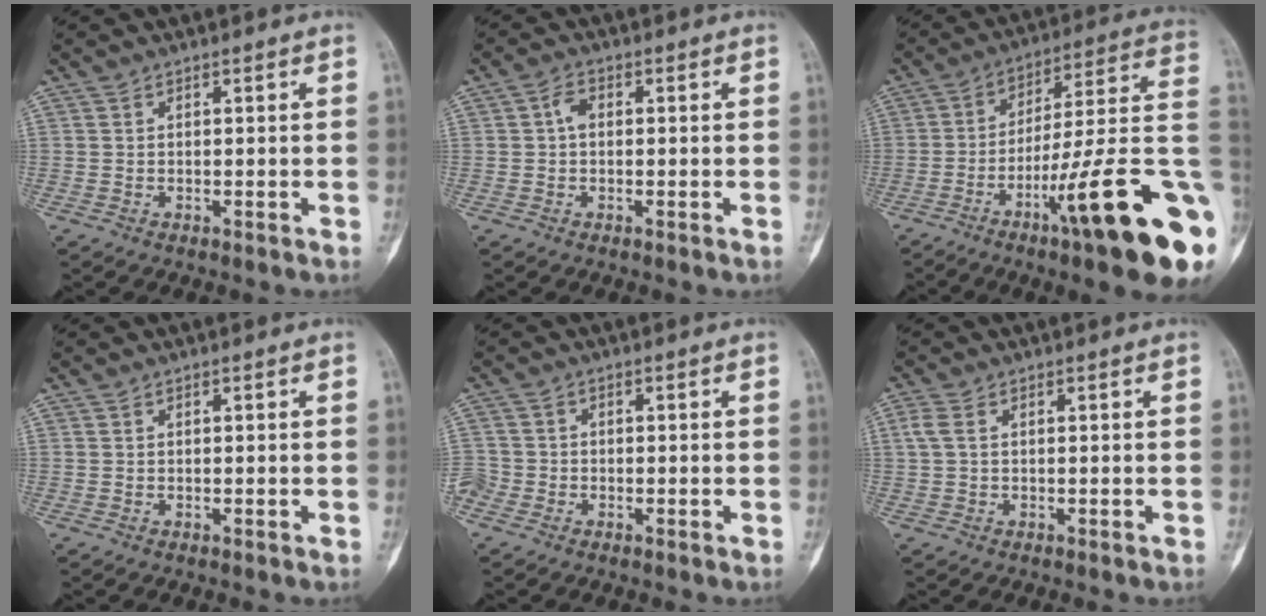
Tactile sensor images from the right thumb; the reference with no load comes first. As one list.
[{"total": 2.4, "force": [0.1, 1.6, 1.8], "torque": [-0.029, 0.008, -0.004]}, {"total": 25.2, "force": [-8.2, 3.4, 23.6], "torque": [-0.278, 0.035, -0.120]}, {"total": 0.0}, {"total": 3.4, "force": [-1.7, 2.9, 0.6], "torque": [-0.010, 0.012, -0.038]}, {"total": 2.6, "force": [0.5, 1.7, 2.0], "torque": [-0.059, 0.010, 0.010]}]